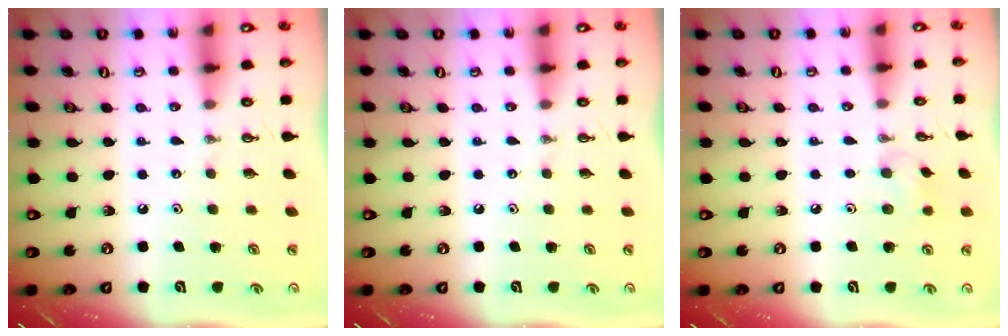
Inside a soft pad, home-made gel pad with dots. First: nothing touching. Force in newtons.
{"total": 0.0}
{"total": 5.5, "press": 5.4, "slide": 1.1}